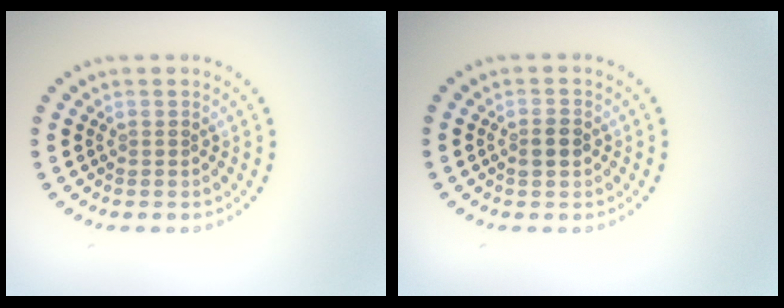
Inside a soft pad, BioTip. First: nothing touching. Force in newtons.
{"total": 1.6, "press": 1.6, "slide": 0.2}